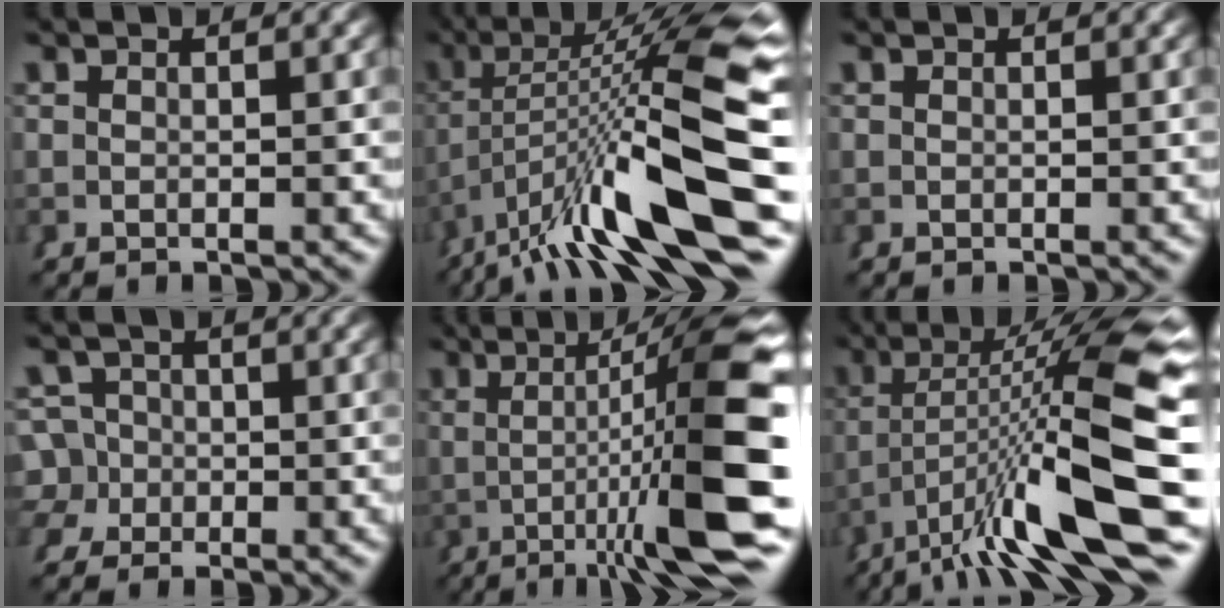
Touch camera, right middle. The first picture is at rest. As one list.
[{"total": 13.7, "force": [-0.4, 4.5, 13.0], "torque": [-0.196, 0.001, 0.005]}, {"total": 0.0}, {"total": 4.9, "force": [-0.6, 4.7, 1.4], "torque": [-0.022, -0.020, -0.008]}, {"total": 14.2, "force": [0.2, 1.9, 14.1], "torque": [-0.170, 0.019, 0.005]}, {"total": 12.5, "force": [-0.2, 2.9, 12.2], "torque": [-0.173, 0.006, 0.004]}]